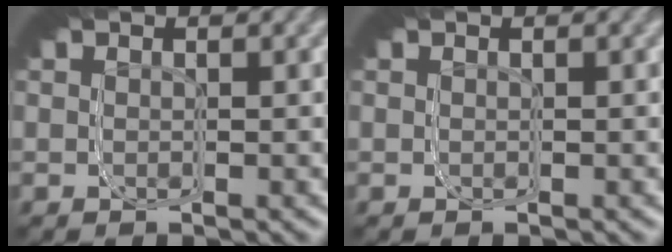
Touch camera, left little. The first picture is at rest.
{"total": 0.0}